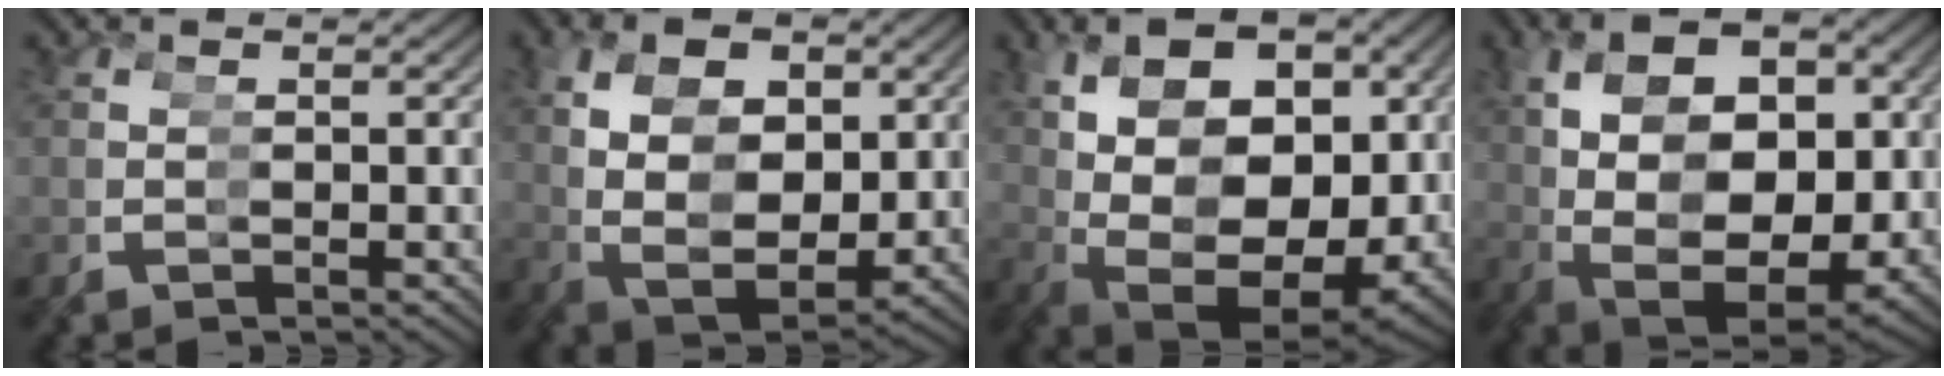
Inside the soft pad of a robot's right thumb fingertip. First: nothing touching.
{"total": 8.9, "force": [0.6, 6.8, 5.7], "torque": [-0.130, -0.033, 0.026]}
{"total": 15.6, "force": [0.3, 11.1, 10.9], "torque": [-0.208, -0.026, 0.021]}
{"total": 14.0, "force": [-0.1, 10.0, 9.8], "torque": [-0.193, -0.029, 0.016]}